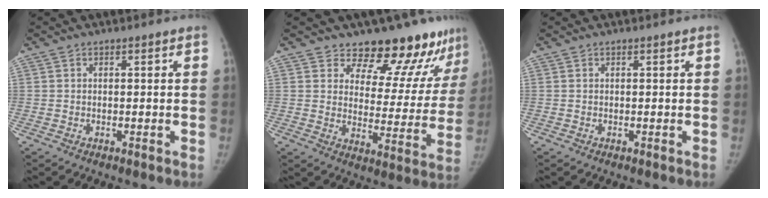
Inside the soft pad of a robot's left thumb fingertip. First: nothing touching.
{"total": 16.2, "force": [14.0, 6.3, 5.2], "torque": [-0.003, -0.107, 0.173]}
{"total": 0.0}